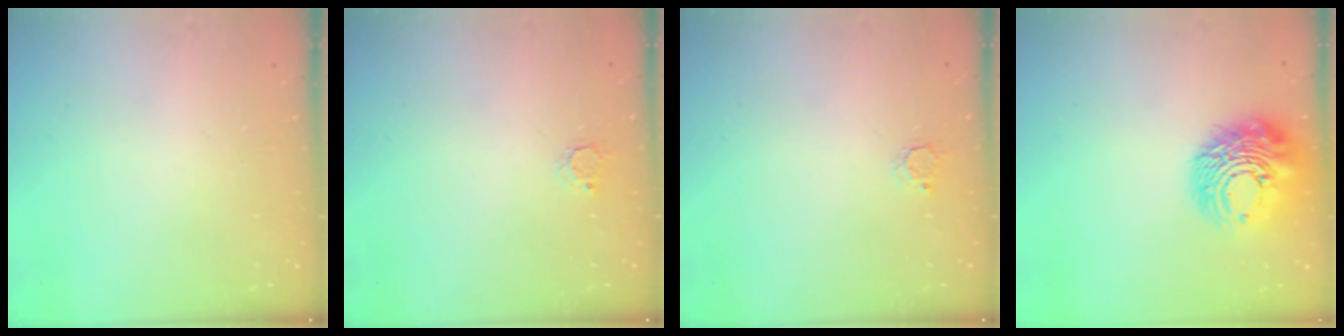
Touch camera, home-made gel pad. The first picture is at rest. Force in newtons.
{"total": 2.9, "press": 2.8, "slide": 0.4}
{"total": 2.9, "press": 2.8, "slide": 0.4}
{"total": 14.3, "press": 14.2, "slide": 1.5}